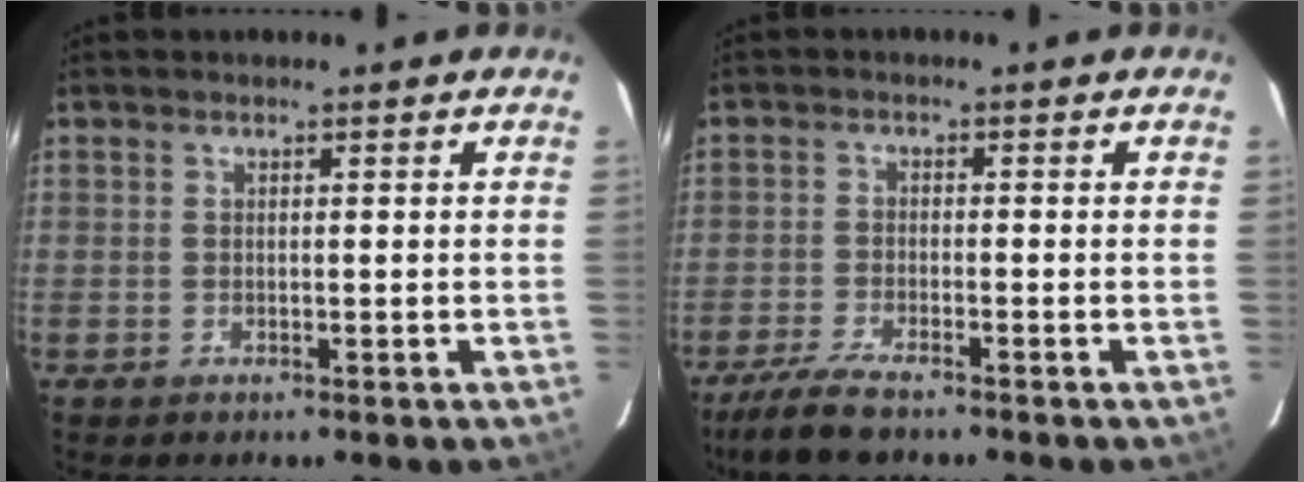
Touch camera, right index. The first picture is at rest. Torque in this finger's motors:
{"motor_torque": [0.17, -0.26, 0.28, 0.06]}